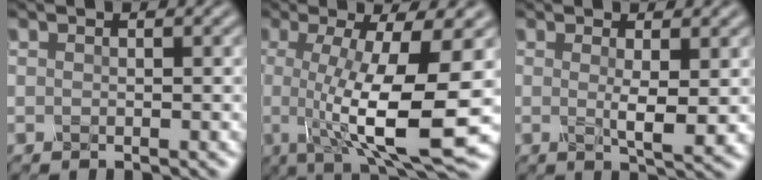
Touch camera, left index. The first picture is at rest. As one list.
[{"total": 11.9, "force": [-1.2, 3.0, 11.4], "torque": [-0.170, -0.016, -0.019]}, {"total": 2.9, "force": [0.2, 0.4, 2.9], "torque": [-0.049, -0.011, 0.006]}]